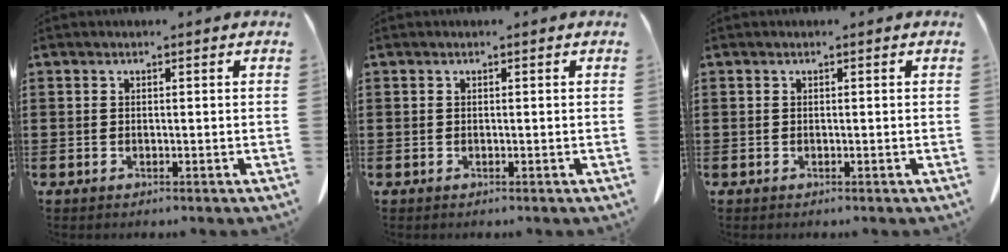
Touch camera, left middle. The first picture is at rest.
{"total": 0.0}
{"total": 0.0}